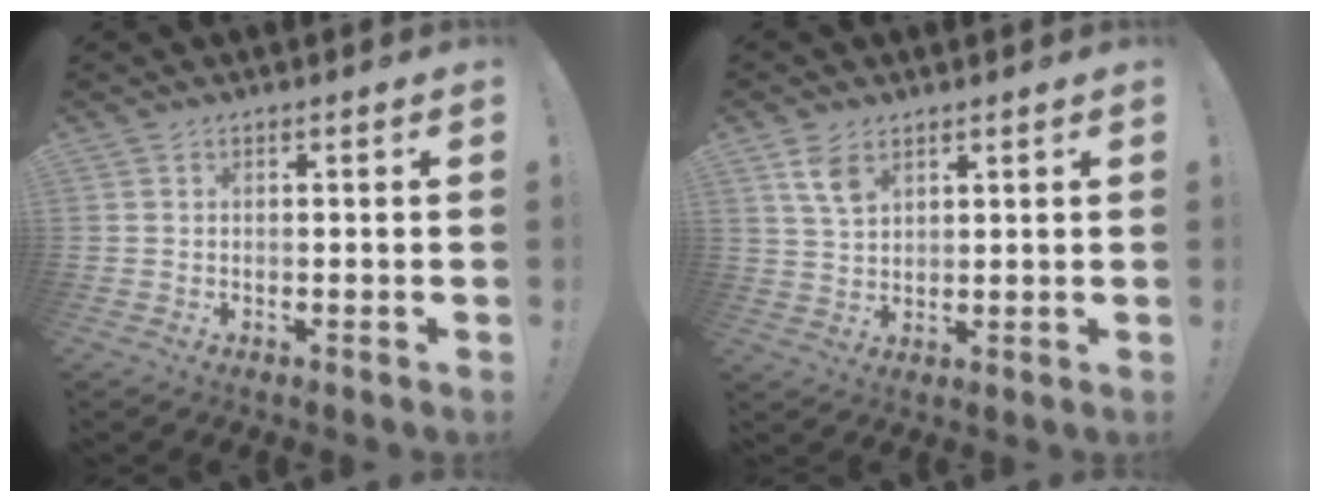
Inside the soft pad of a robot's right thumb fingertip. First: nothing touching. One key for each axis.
{"total": 6.0, "fx": 3.4, "fy": 3.3, "fz": 3.7, "tx": -0.058, "ty": -0.018, "tz": 0.064}